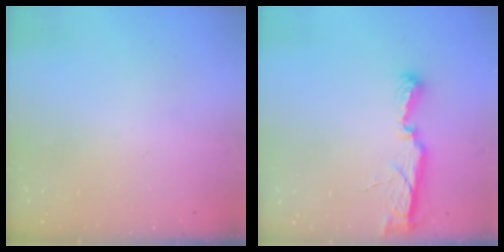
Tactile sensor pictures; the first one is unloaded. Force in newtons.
{"total": 7.5, "press": 7.5, "slide": 0.4}